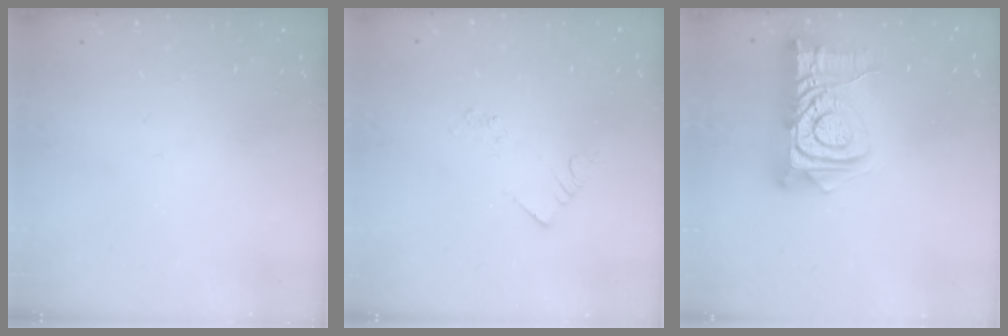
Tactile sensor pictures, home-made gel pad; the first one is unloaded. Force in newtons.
{"total": 2.2, "press": 2.2, "slide": 0.1}
{"total": 13.2, "press": 13.2, "slide": 1.5}